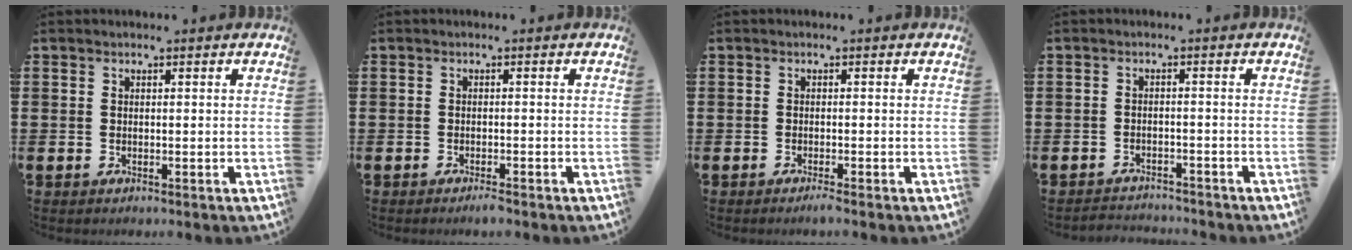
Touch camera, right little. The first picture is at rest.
{"total": 1.0, "force": [-0.8, 0.0, 0.6], "torque": [-0.012, -0.001, -0.016]}
{"total": 0.9, "force": [-0.7, -0.1, 0.7], "torque": [-0.010, -0.002, -0.013]}
{"total": 1.9, "force": [-1.9, 0.1, -0.3], "torque": [-0.002, 0.003, -0.043]}